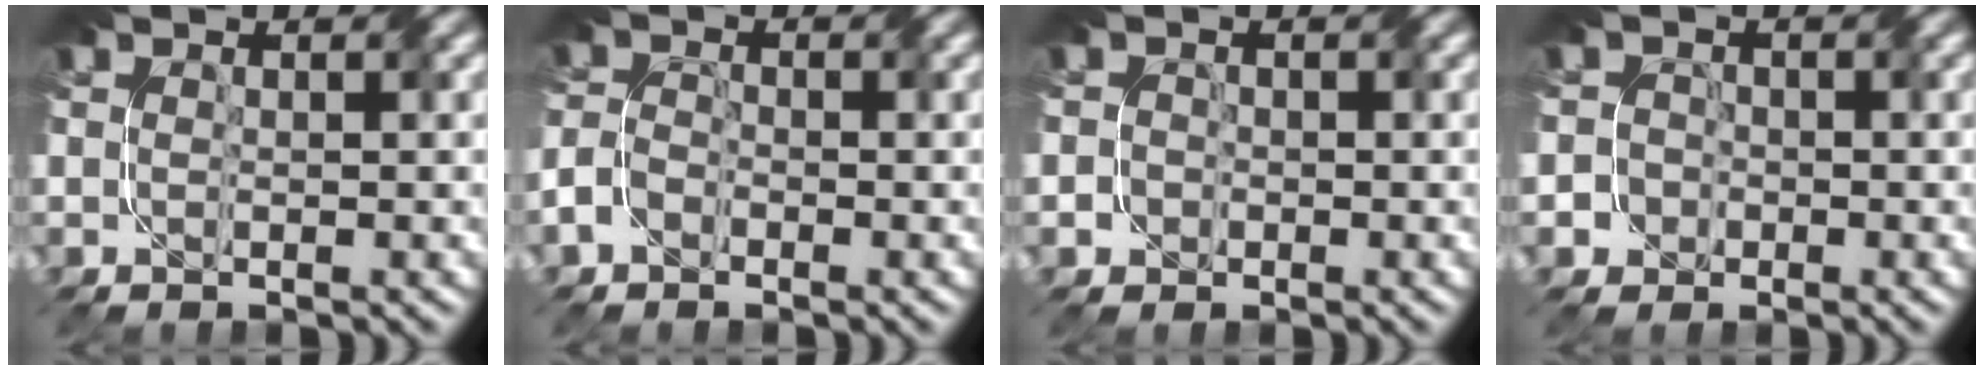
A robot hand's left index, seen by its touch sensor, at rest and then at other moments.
{"total": 2.1, "force": [-1.8, 0.9, 0.7], "torque": [-0.021, 0.003, -0.040]}
{"total": 1.2, "force": [-0.5, 1.1, 0.3], "torque": [0.011, 0.011, -0.022]}
{"total": 2.8, "force": [-1.4, 2.4, 0.1], "torque": [0.019, 0.014, -0.044]}